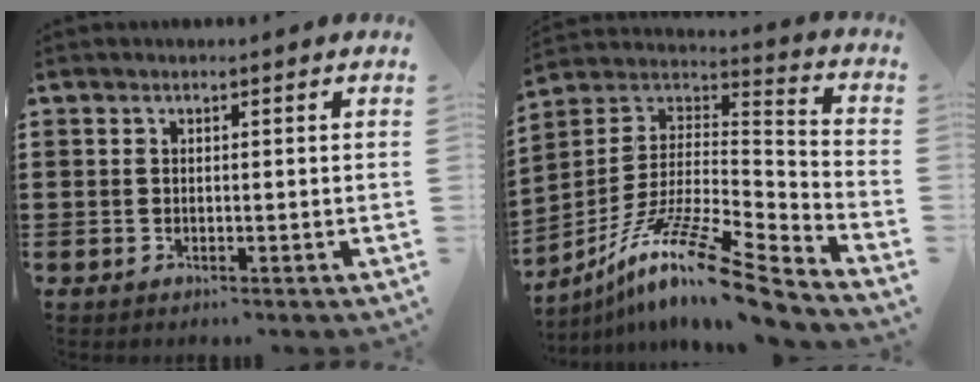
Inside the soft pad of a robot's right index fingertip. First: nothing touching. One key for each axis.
{"total": 14.0, "fx": -10.0, "fy": 1.8, "fz": 9.7, "tx": -0.178, "ty": 0.014, "tz": -0.187}